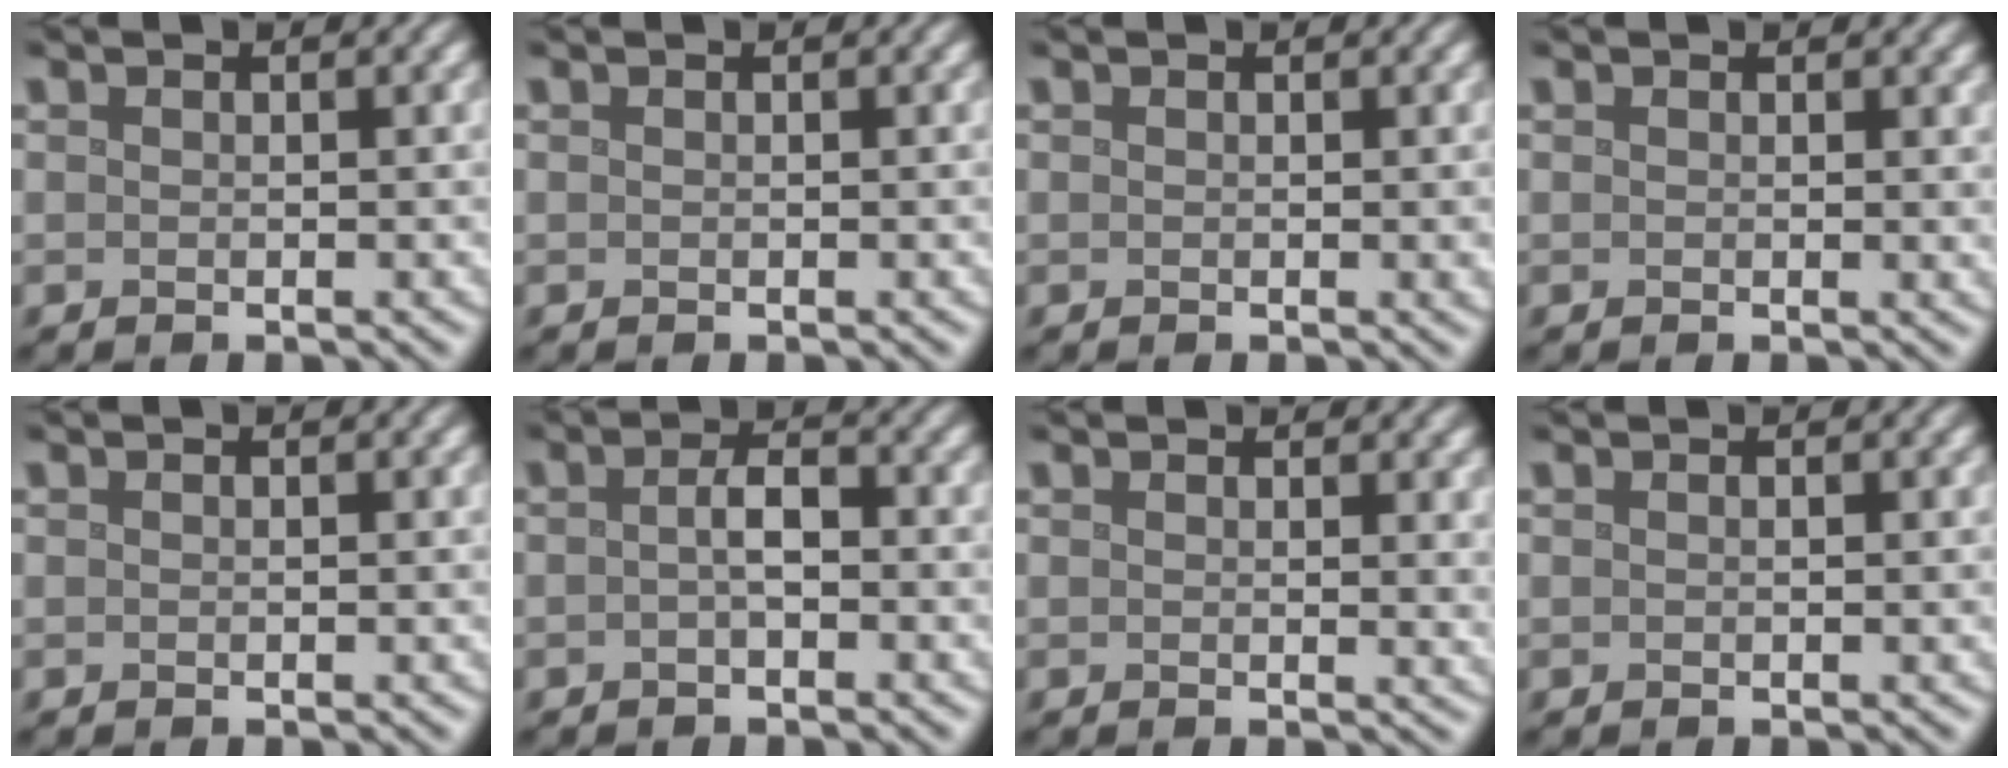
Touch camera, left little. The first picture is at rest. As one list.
[{"total": 0.0}, {"total": 0.5, "force": [0.1, 0.0, 0.5], "torque": [-0.003, 0.000, 0.000]}, {"total": 0.9, "force": [0.6, 0.2, 0.5], "torque": [-0.004, -0.001, 0.009]}, {"total": 0.0}, {"total": 1.9, "force": [-0.5, 0.7, 1.7], "torque": [-0.034, 0.004, -0.012]}, {"total": 2.8, "force": [1.5, 1.0, 2.2], "torque": [-0.014, 0.001, 0.018]}, {"total": 0.0}]